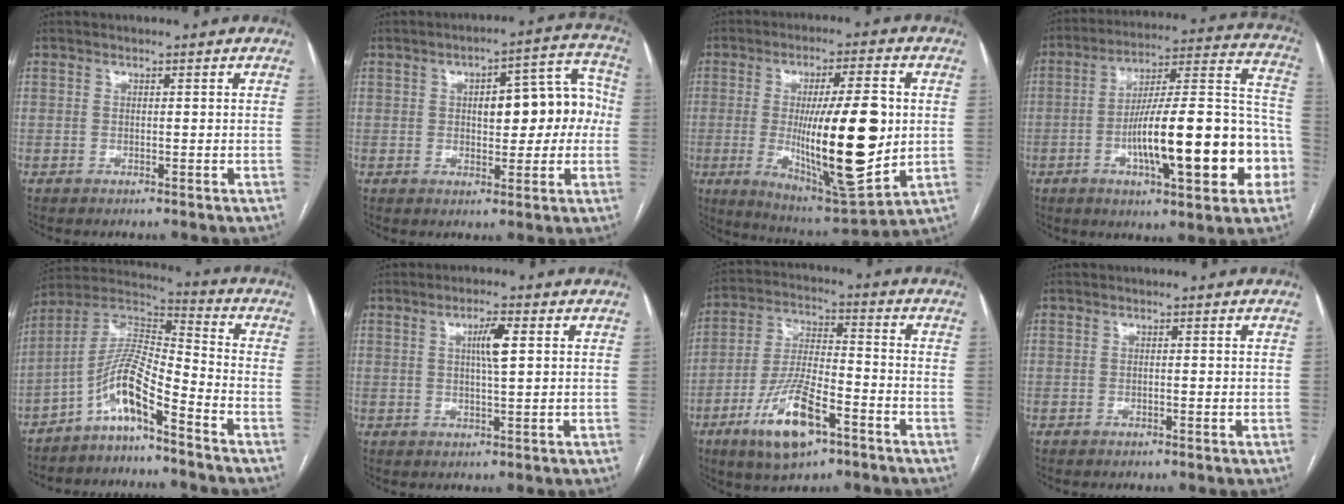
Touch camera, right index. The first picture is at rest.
{"total": 10.9, "force": [0.6, 4.5, 9.9], "torque": [-0.118, 0.046, 0.015]}
{"total": 19.9, "force": [-0.6, 3.9, 19.5], "torque": [-0.331, -0.016, 0.000]}
{"total": 22.7, "force": [-6.5, 4.6, 21.3], "torque": [-0.281, 0.028, -0.089]}
{"total": 9.5, "force": [-6.0, 1.1, 7.3], "torque": [-0.153, 0.022, -0.118]}
{"total": 4.1, "force": [1.1, 0.3, 4.0], "torque": [-0.070, 0.002, 0.018]}
{"total": 13.1, "force": [-6.8, 3.9, 10.5], "torque": [-0.216, -0.009, -0.119]}
{"total": 0.9, "force": [-0.1, 0.2, 0.9], "torque": [-0.014, 0.000, -0.001]}